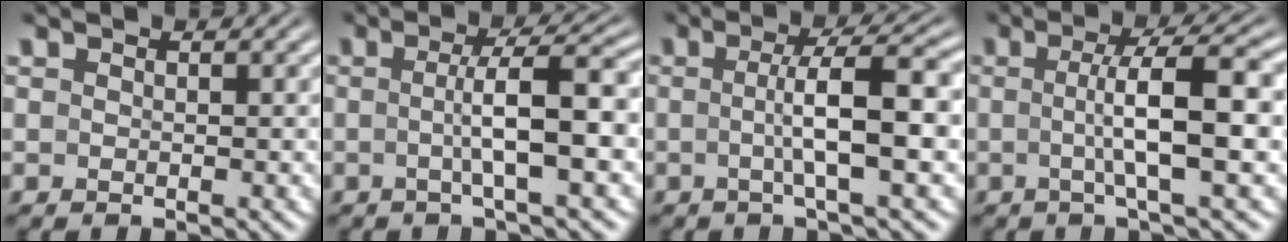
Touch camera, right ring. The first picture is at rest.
{"total": 4.8, "force": [-0.6, 0.0, 4.8], "torque": [-0.066, 0.007, -0.009]}
{"total": 4.7, "force": [-0.4, -0.2, 4.6], "torque": [-0.070, 0.004, -0.007]}
{"total": 5.0, "force": [-0.2, -0.1, 5.0], "torque": [-0.077, 0.004, -0.004]}